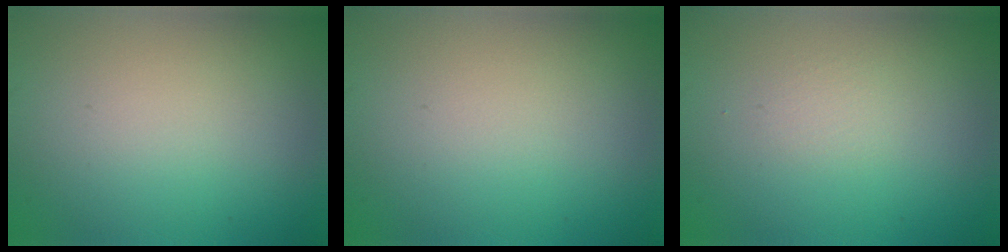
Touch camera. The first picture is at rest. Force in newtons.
{"total": 0.0}
{"total": 0.0}